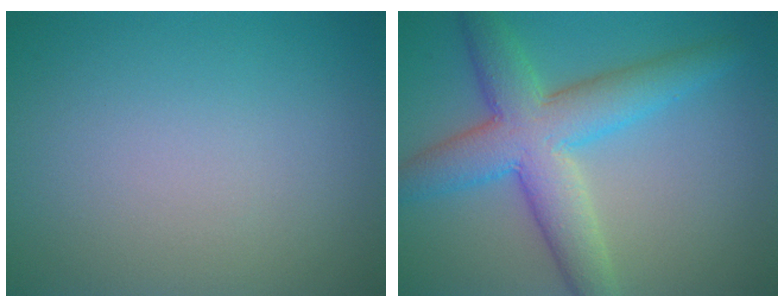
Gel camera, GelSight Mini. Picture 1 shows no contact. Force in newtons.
{"total": 7.5, "press": 7.5, "slide": 0.3}